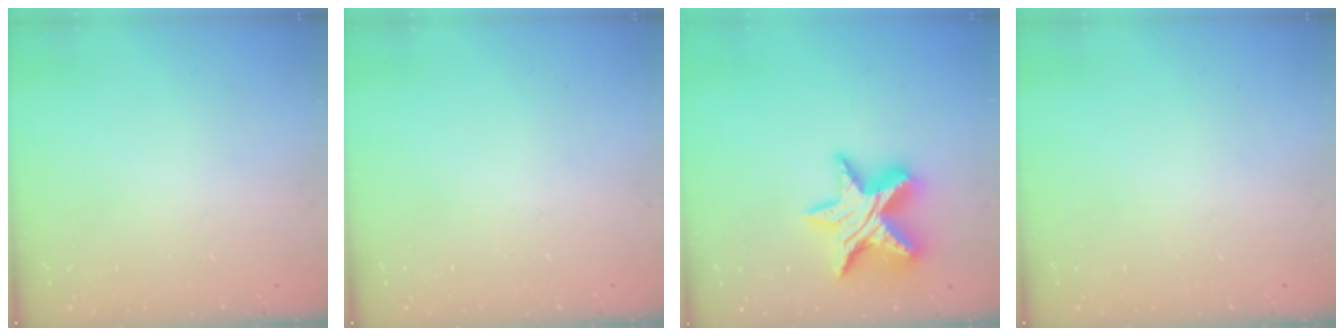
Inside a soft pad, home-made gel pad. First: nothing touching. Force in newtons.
{"total": 0.0}
{"total": 16.3, "press": 16.3, "slide": 1.2}
{"total": 0.0}